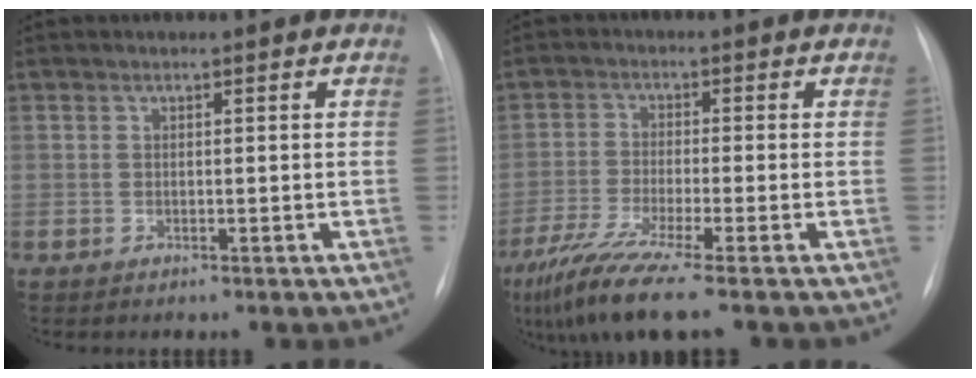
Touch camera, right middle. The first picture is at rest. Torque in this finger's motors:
{"motor_torque": [1.16, -0.97, 0.31, 0.12]}